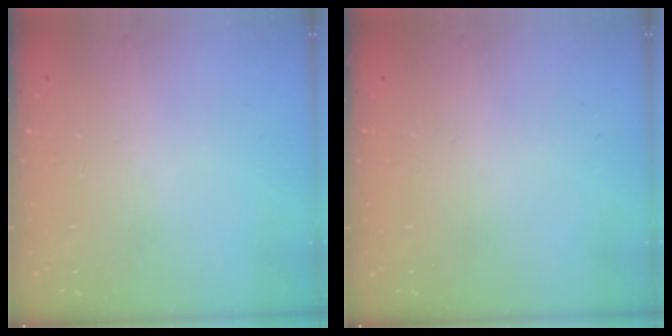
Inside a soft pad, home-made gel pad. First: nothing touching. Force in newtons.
{"total": 0.0}